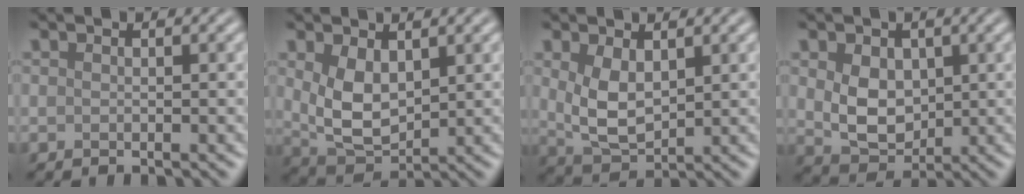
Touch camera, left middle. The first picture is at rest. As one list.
[{"total": 4.9, "force": [1.2, 3.0, 3.7], "torque": [-0.090, -0.006, 0.033]}, {"total": 4.3, "force": [1.1, 2.5, 3.3], "torque": [-0.082, -0.005, 0.029]}, {"total": 4.6, "force": [0.6, 3.5, 3.0], "torque": [-0.064, -0.006, 0.016]}]